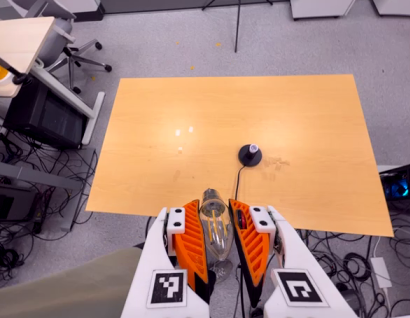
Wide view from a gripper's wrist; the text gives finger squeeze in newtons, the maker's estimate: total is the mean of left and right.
{"total": 18.8, "left": 19.9, "right": 17.7}